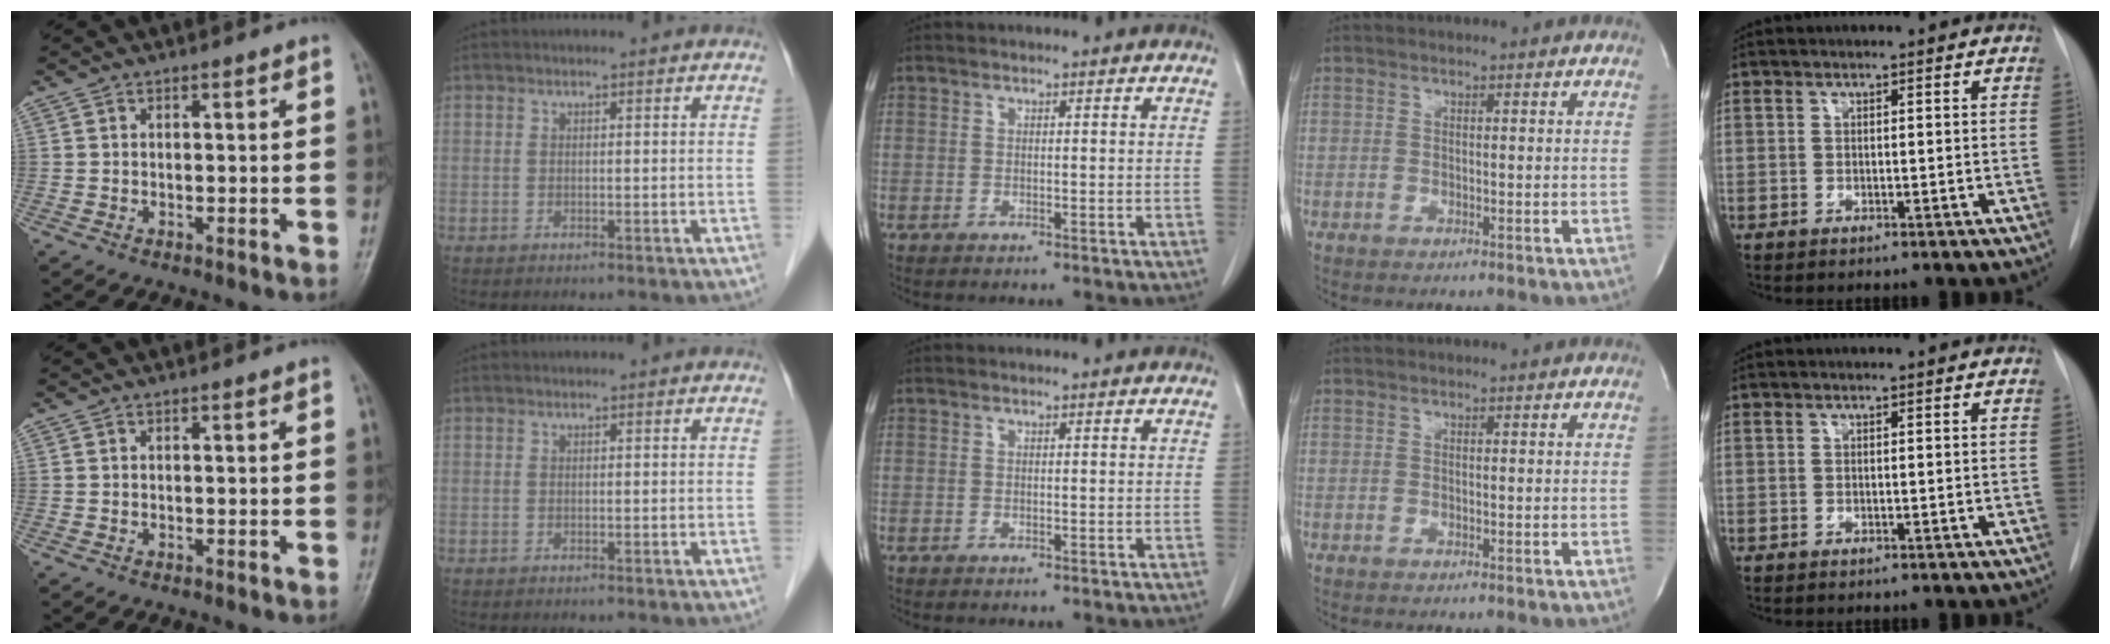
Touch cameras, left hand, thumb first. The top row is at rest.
{}